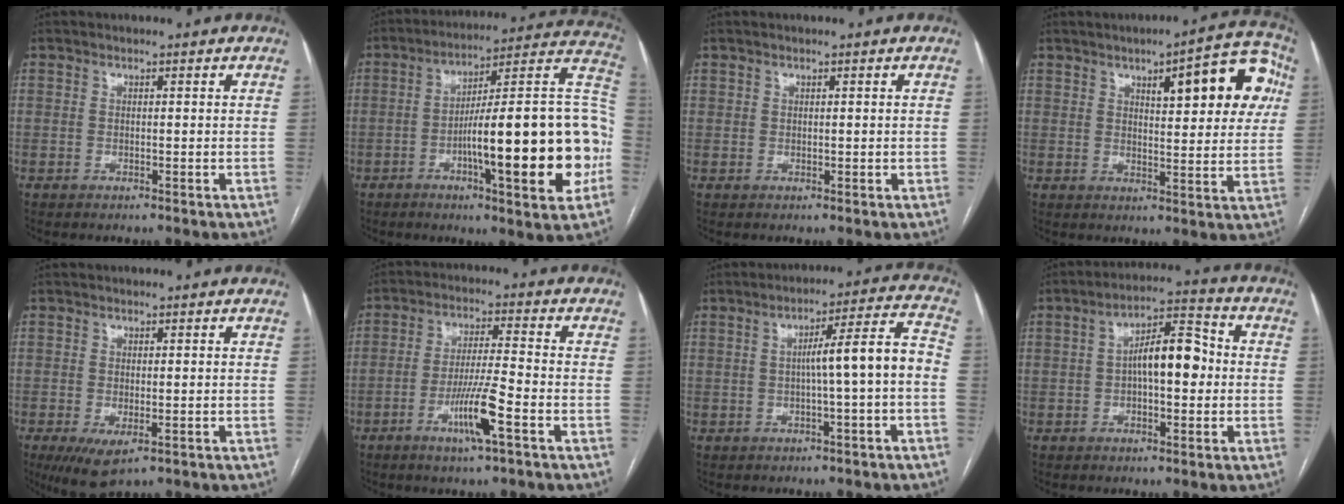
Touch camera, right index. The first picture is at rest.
{"total": 24.5, "force": [-5.3, 2.8, 23.8], "torque": [-0.283, 0.018, -0.077]}
{"total": 0.6, "force": [0.3, 0.5, 0.1], "torque": [0.007, 0.000, 0.005]}
{"total": 13.0, "force": [4.9, 3.6, 11.5], "torque": [-0.135, 0.023, 0.059]}
{"total": 5.4, "force": [-2.6, 2.2, 4.2], "torque": [-0.067, -0.016, -0.034]}
{"total": 8.2, "force": [-3.7, -0.2, 7.3], "torque": [-0.140, -0.008, -0.068]}
{"total": 8.2, "force": [-0.9, -0.2, 8.1], "torque": [-0.116, 0.024, -0.012]}
{"total": 9.1, "force": [0.2, 3.3, 8.5], "torque": [-0.141, 0.030, 0.000]}